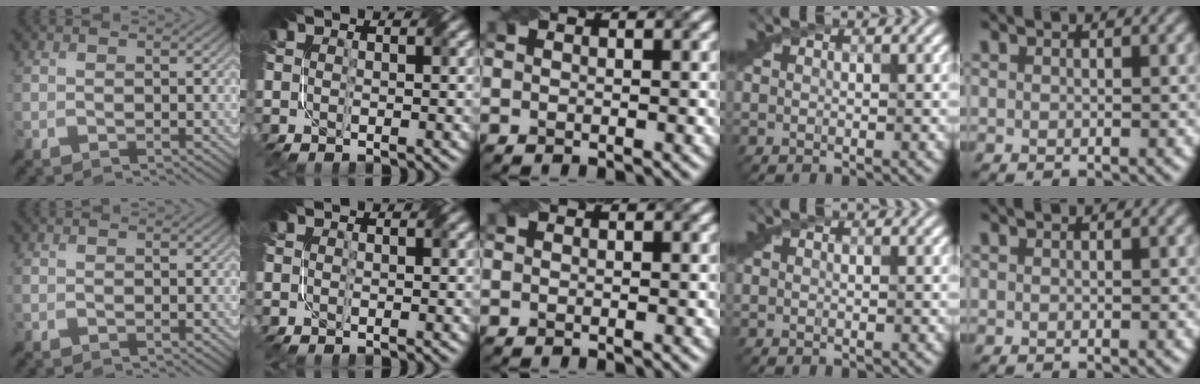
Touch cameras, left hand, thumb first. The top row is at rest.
{}